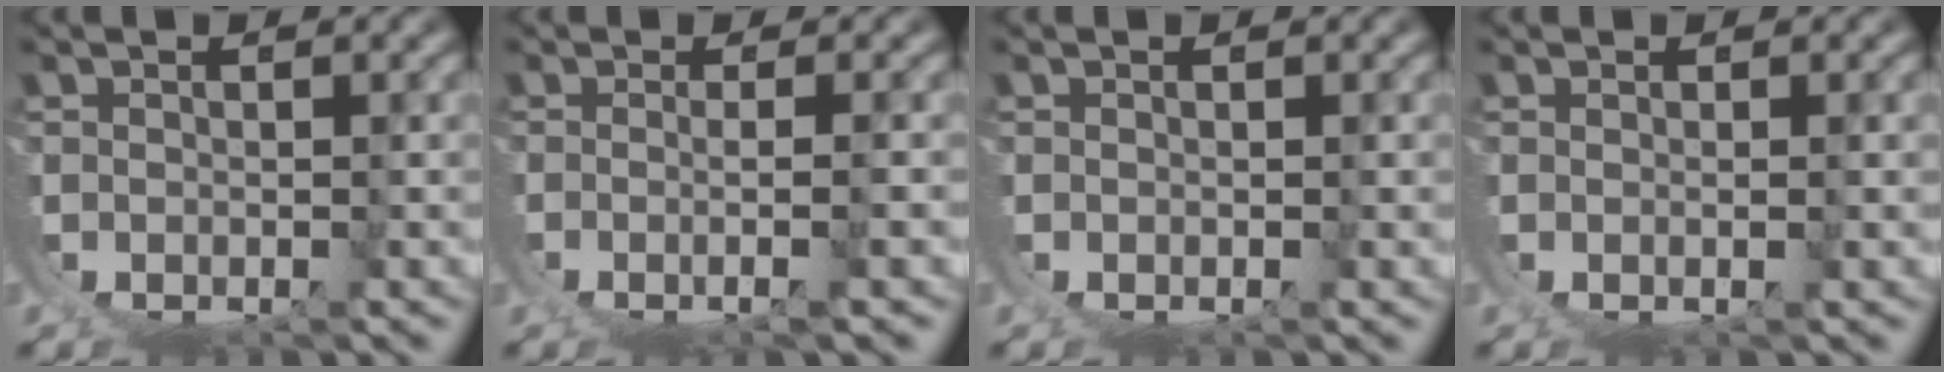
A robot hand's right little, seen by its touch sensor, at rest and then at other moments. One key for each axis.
{"total": 2.3, "fx": 0.1, "fy": -0.3, "fz": 2.3, "tx": -0.046, "ty": -0.013, "tz": 0.011}
{"total": 0.0}
{"total": 1.5, "fx": 0.6, "fy": -1.1, "fz": 0.8, "tx": -0.017, "ty": -0.002, "tz": 0.015}